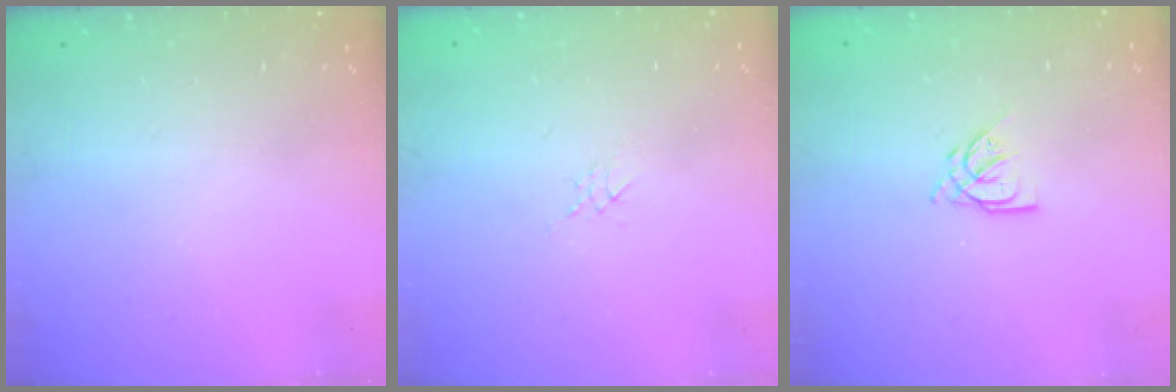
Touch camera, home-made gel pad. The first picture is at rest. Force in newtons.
{"total": 2.2, "press": 2.2, "slide": 0.4}
{"total": 5.0, "press": 5.0, "slide": 0.5}